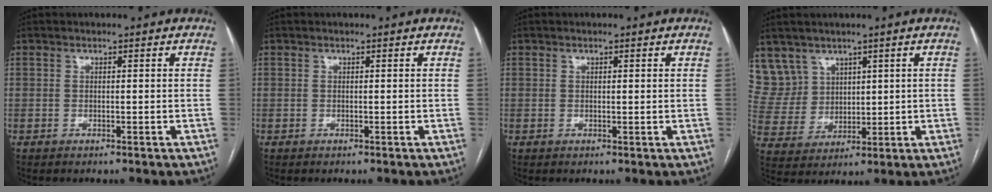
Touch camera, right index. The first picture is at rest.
{"total": 0.0}
{"total": 0.8, "force": [0.3, 0.1, 0.7], "torque": [-0.014, 0.001, 0.004]}
{"total": 8.5, "force": [5.6, 6.4, 0.2], "torque": [-0.014, 0.024, 0.129]}